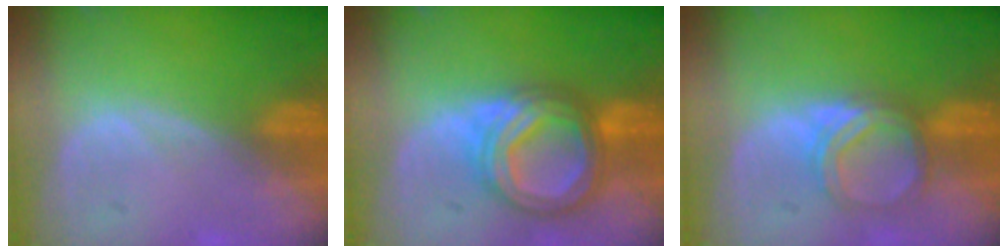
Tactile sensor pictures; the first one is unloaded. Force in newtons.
{"total": 8.6, "press": 8.6, "slide": 0.7}
{"total": 5.2, "press": 4.7, "slide": 2.3}